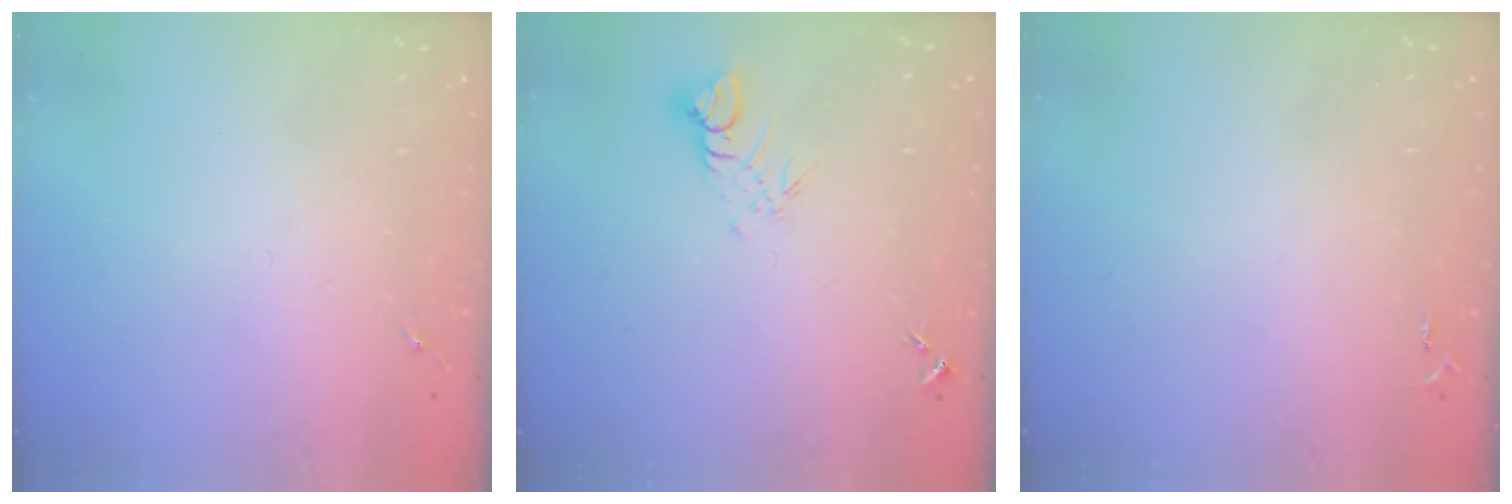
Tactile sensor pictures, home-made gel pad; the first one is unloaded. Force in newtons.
{"total": 6.6, "press": 6.6, "slide": 0.5}
{"total": 2.6, "press": 2.6, "slide": 0.3}